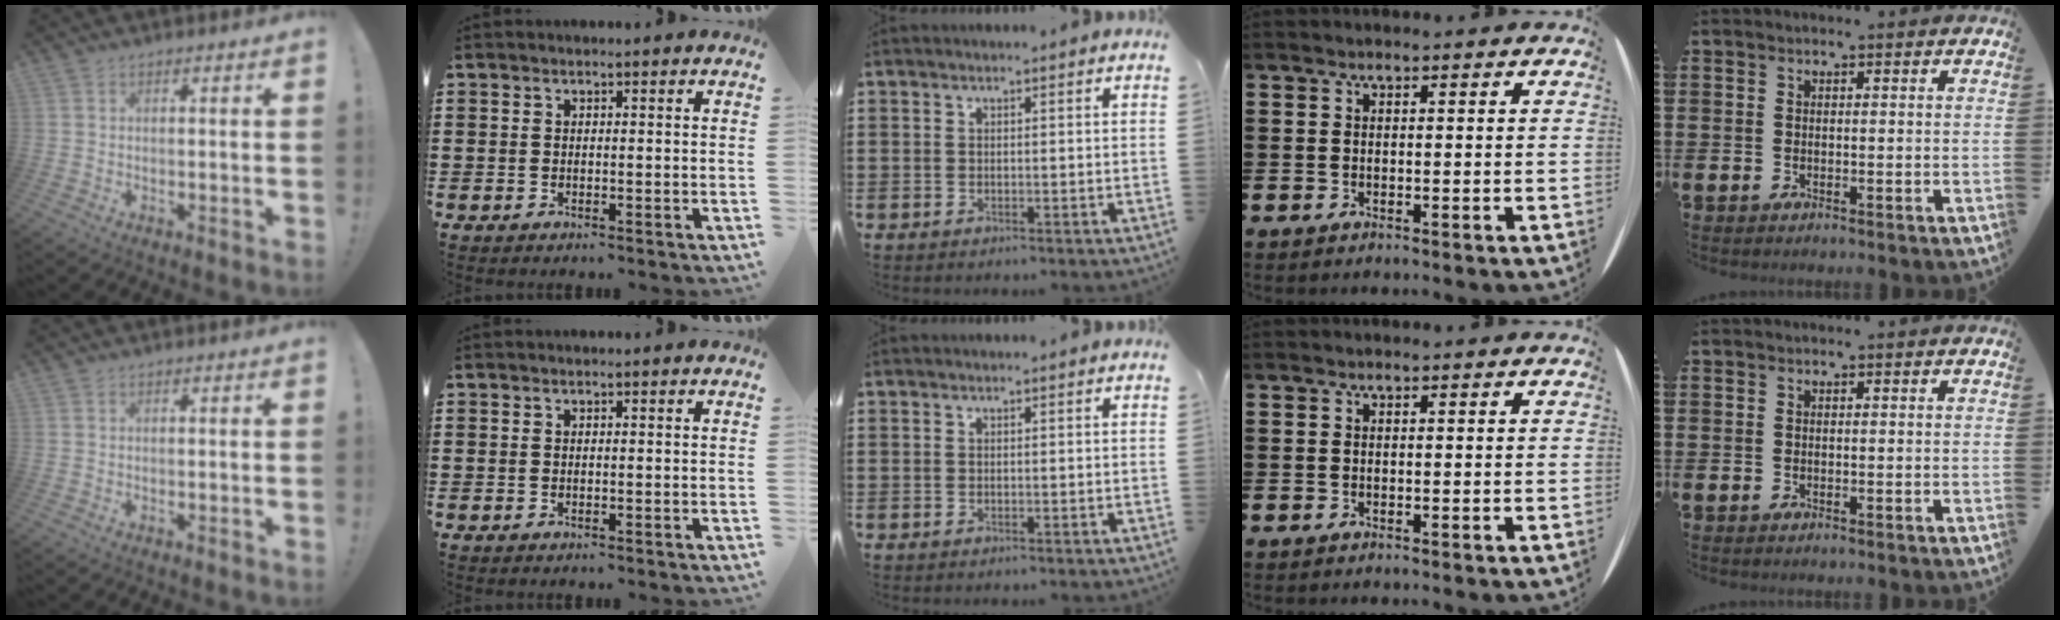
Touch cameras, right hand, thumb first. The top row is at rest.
{}